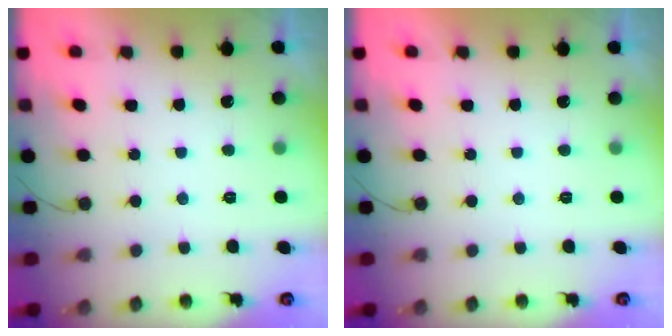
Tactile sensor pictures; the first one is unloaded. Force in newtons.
{"total": 1.8, "press": 1.8, "slide": 0.1}